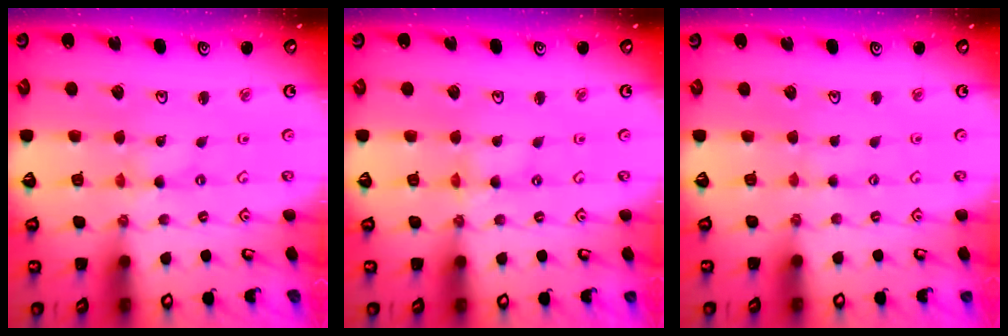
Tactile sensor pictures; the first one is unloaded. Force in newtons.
{"total": 1.0, "press": 0.9, "slide": 0.2}
{"total": 1.4, "press": 1.4, "slide": 0.2}